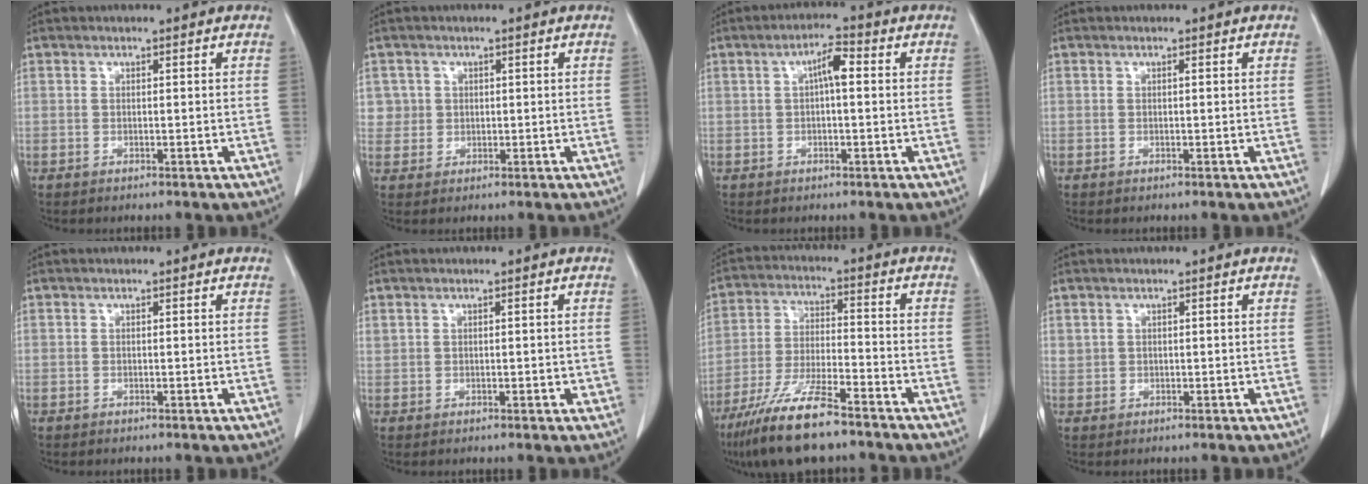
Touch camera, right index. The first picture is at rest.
{"total": 2.9, "force": [0.7, 2.8, -0.3], "torque": [0.025, 0.003, 0.009]}
{"total": 3.9, "force": [0.6, 0.8, 3.8], "torque": [-0.064, 0.010, 0.006]}
{"total": 0.0}
{"total": 0.0}
{"total": 2.1, "force": [0.4, 1.3, 1.6], "torque": [-0.035, 0.012, 0.017]}
{"total": 12.7, "force": [-9.4, 1.9, 8.3], "torque": [-0.161, -0.028, -0.169]}
{"total": 0.9, "force": [0.5, 0.8, 0.1], "torque": [0.007, 0.006, 0.007]}